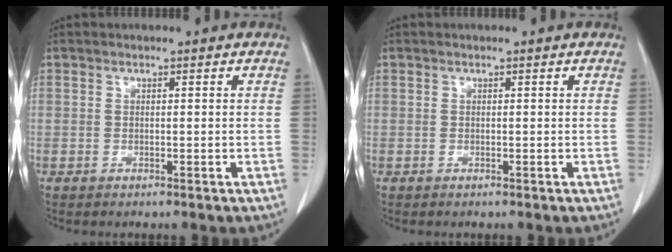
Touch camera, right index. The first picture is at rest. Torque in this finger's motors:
{"motor_torque": [0.00, 0.00, 0.00, 0.00]}